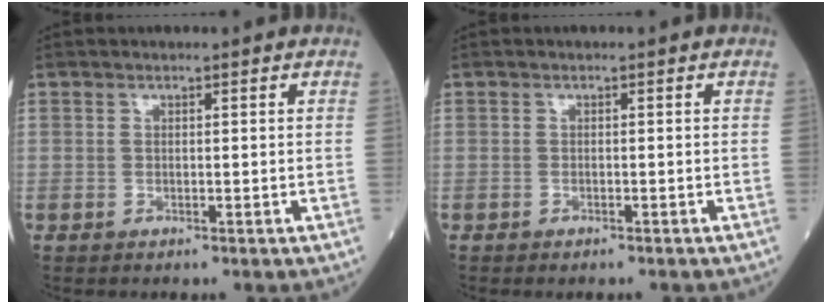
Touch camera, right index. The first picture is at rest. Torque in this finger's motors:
{"motor_torque": [0.26, -0.31, 0.00, 0.04]}